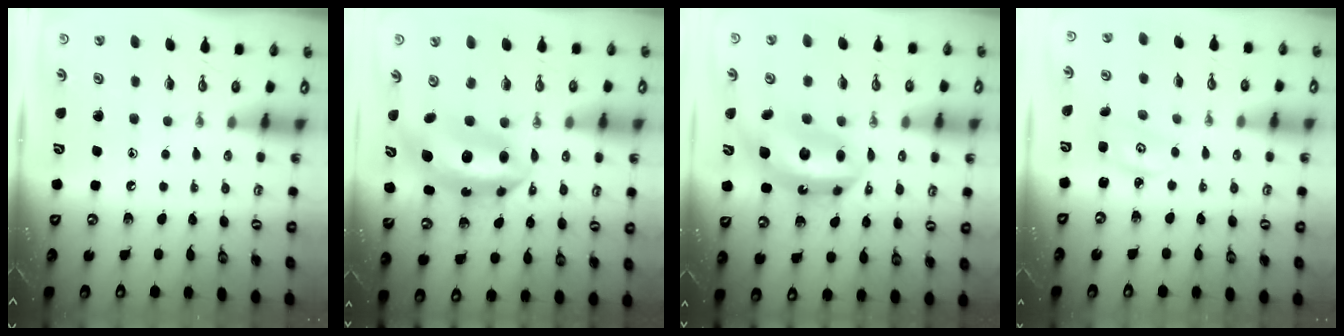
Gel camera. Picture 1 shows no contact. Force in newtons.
{"total": 8.7, "press": 8.7, "slide": 0.7}
{"total": 13.2, "press": 13.1, "slide": 1.6}
{"total": 2.2, "press": 2.2, "slide": 0.2}